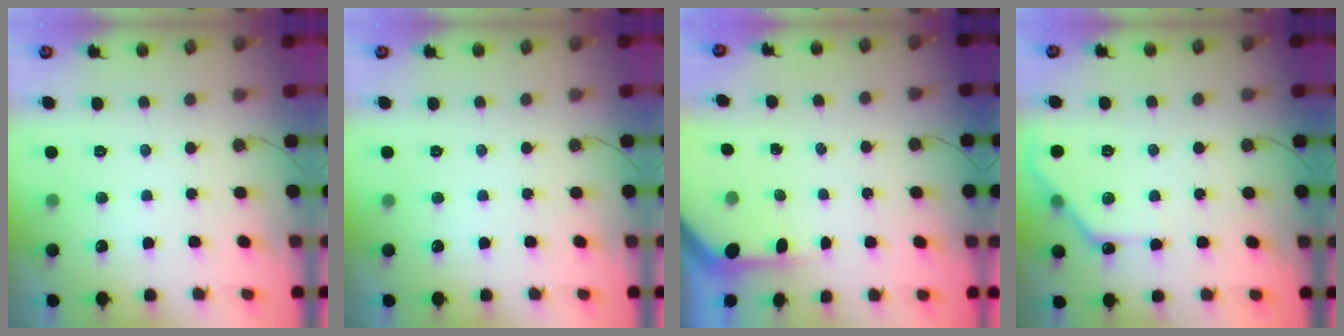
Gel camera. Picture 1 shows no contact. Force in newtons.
{"total": 0.0}
{"total": 2.8, "press": 2.8, "slide": 0.2}
{"total": 9.8, "press": 9.8, "slide": 0.3}